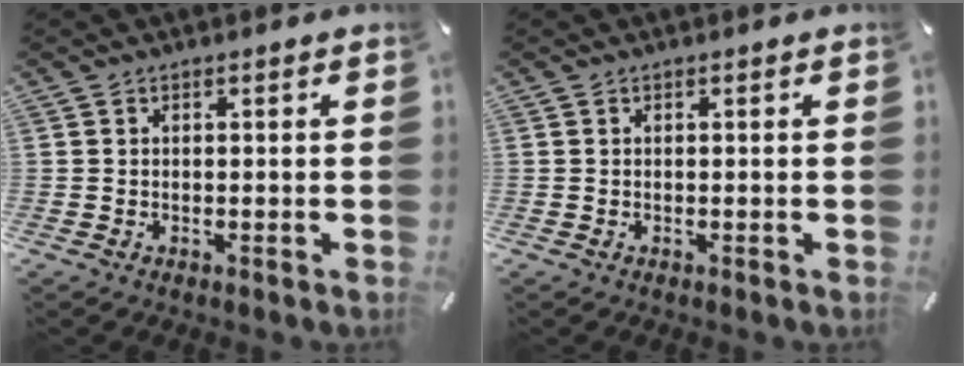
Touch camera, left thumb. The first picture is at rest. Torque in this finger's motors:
{"motor_torque": [-0.03, -0.03, 0.01, 0.05, 0.00]}